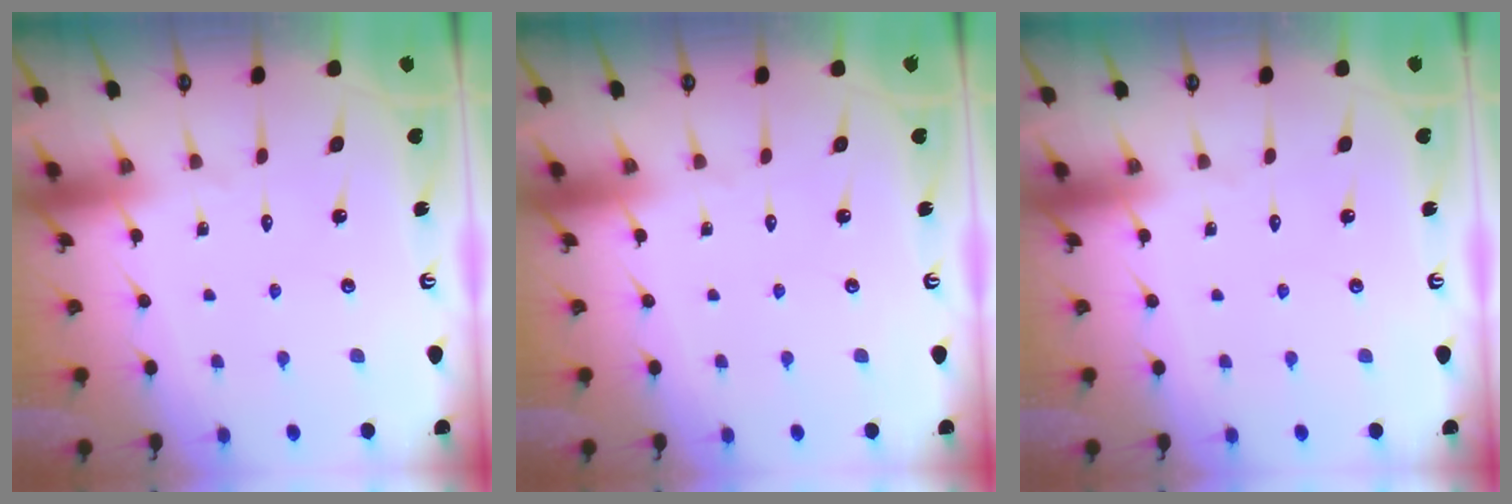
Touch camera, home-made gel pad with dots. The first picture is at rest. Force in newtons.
{"total": 0.0}
{"total": 0.0}